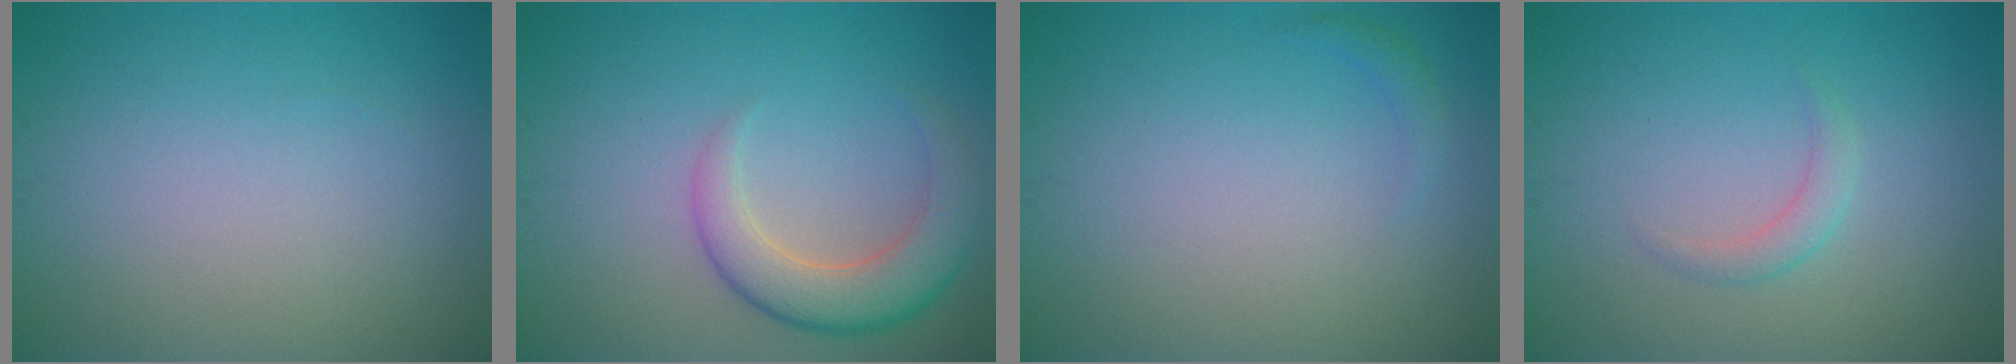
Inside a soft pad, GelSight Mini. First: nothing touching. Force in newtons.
{"total": 4.8, "press": 4.8, "slide": 0.2}
{"total": 0.8, "press": 0.8, "slide": 0.1}
{"total": 1.4, "press": 1.4, "slide": 0.1}